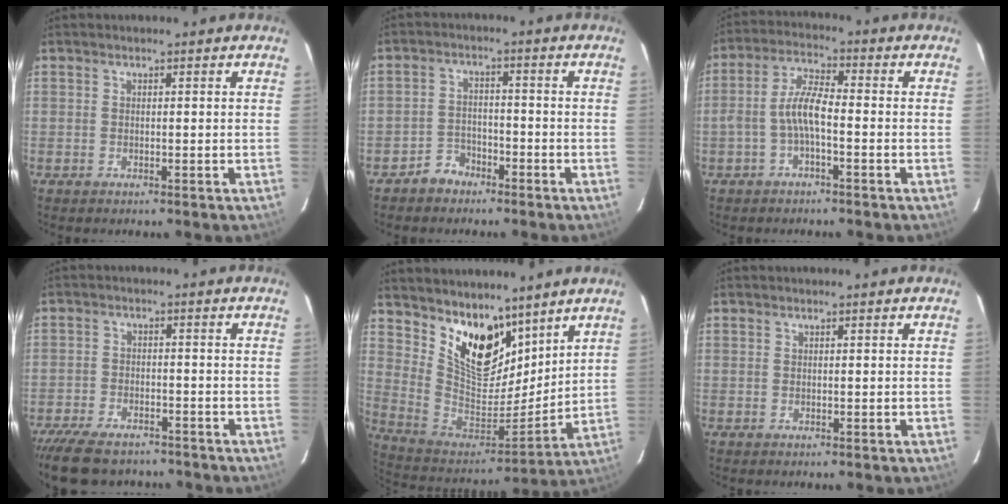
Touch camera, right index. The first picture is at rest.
{"total": 4.3, "force": [-3.3, 2.8, 0.3], "torque": [-0.013, 0.017, -0.058]}
{"total": 5.7, "force": [-1.9, 1.5, 5.2], "torque": [-0.112, 0.015, -0.037]}
{"total": 11.4, "force": [-9.4, 4.5, 4.4], "torque": [-0.109, -0.012, -0.151]}
{"total": 16.8, "force": [11.3, 8.5, 9.1], "torque": [-0.176, -0.010, 0.215]}
{"total": 0.0}